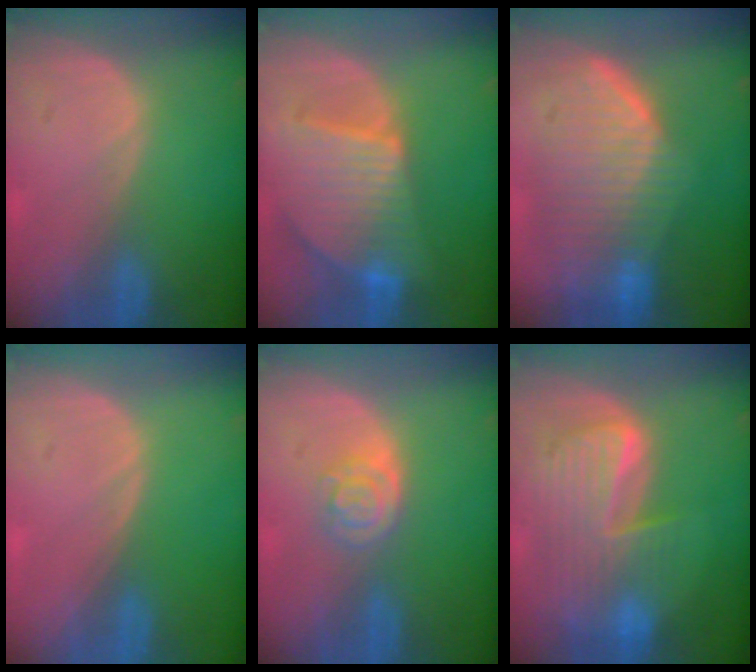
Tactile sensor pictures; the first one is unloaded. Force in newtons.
{"total": 9.5, "press": 8.2, "slide": 4.7}
{"total": 10.1, "press": 9.0, "slide": 4.5}
{"total": 0.0}
{"total": 4.2, "press": 3.7, "slide": 2.0}
{"total": 9.9, "press": 8.4, "slide": 5.1}